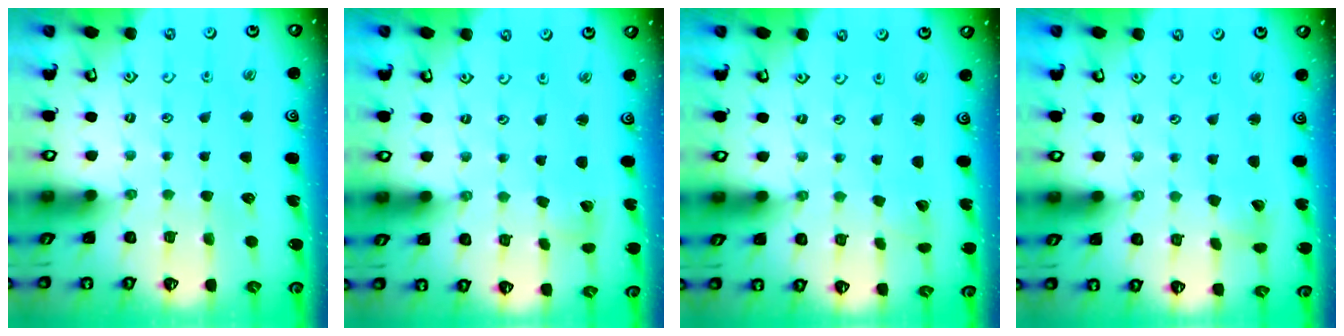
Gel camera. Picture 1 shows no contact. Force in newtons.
{"total": 1.8, "press": 1.8, "slide": 0.1}
{"total": 1.8, "press": 1.8, "slide": 0.1}
{"total": 3.3, "press": 3.3, "slide": 0.4}